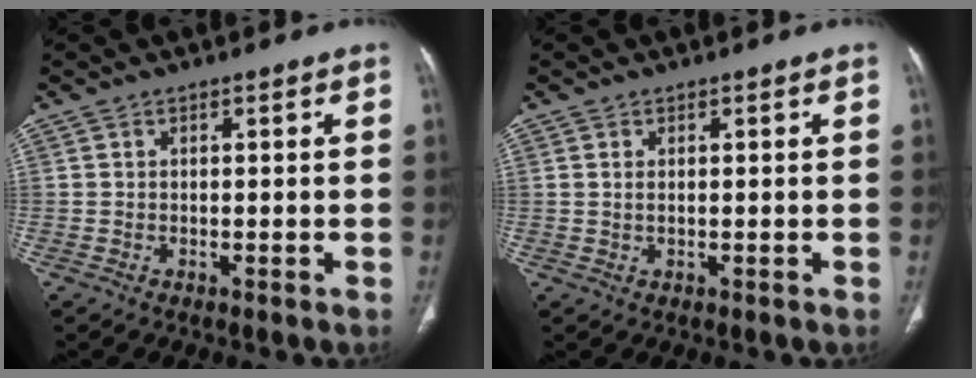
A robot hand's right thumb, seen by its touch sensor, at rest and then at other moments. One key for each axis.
{"total": 0.7, "fx": 0.1, "fy": 0.4, "fz": 0.6, "tx": -0.016, "ty": 0.004, "tz": 0.004}